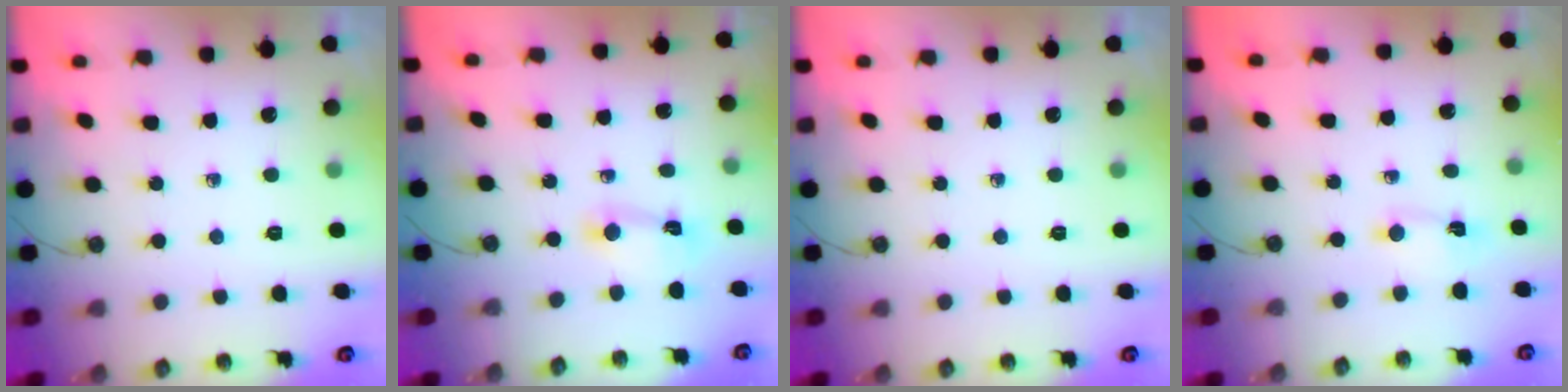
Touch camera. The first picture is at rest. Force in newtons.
{"total": 2.7, "press": 2.7, "slide": 0.3}
{"total": 0.0}
{"total": 1.1, "press": 1.0, "slide": 0.5}